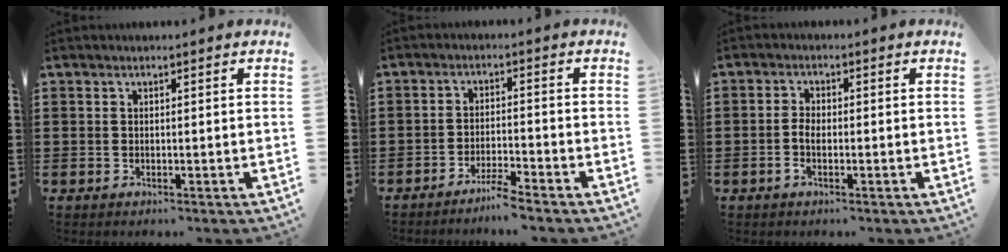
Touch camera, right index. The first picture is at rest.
{"total": 4.7, "force": [-4.3, -0.3, 1.8], "torque": [-0.047, -0.009, -0.088]}
{"total": 2.5, "force": [-0.9, 1.0, 2.1], "torque": [-0.062, -0.007, -0.023]}